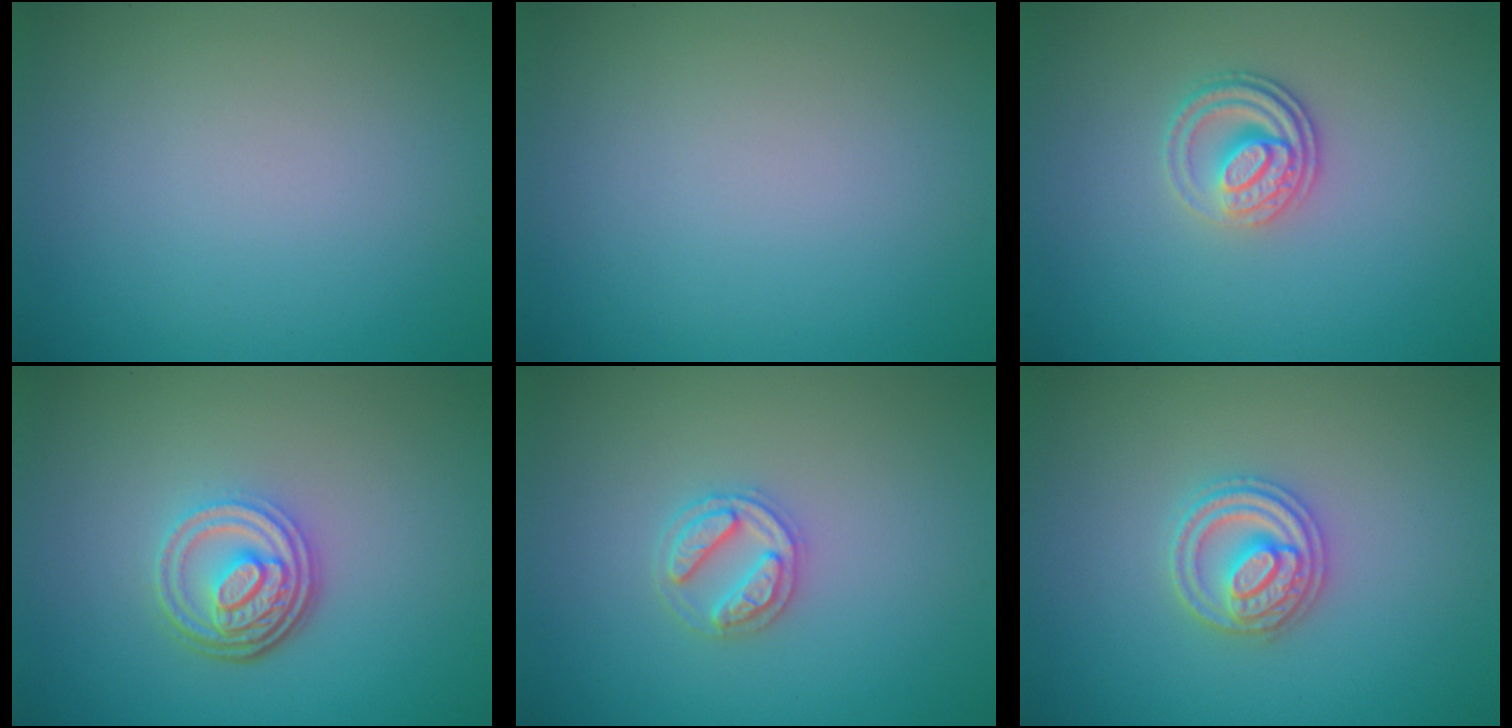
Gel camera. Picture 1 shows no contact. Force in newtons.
{"total": 0.0}
{"total": 2.8, "press": 2.5, "slide": 1.4}
{"total": 4.5, "press": 3.3, "slide": 3.1}
{"total": 2.6, "press": 2.5, "slide": 0.5}
{"total": 3.7, "press": 3.7, "slide": 0.4}